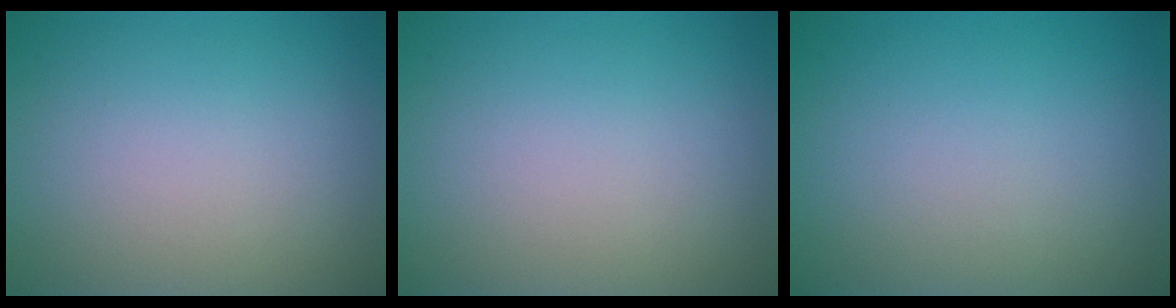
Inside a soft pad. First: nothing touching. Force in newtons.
{"total": 0.0}
{"total": 0.0}